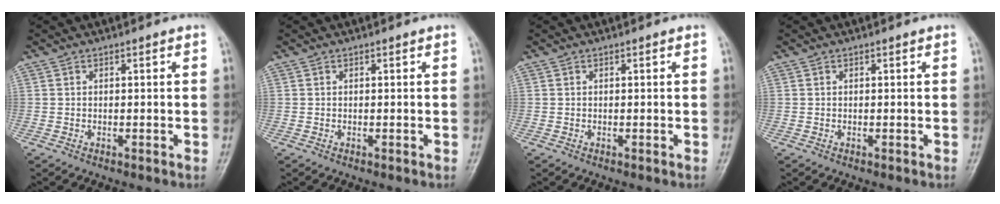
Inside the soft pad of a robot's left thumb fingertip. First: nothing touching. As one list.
[{"total": 0.0}, {"total": 0.0}, {"total": 0.0}]